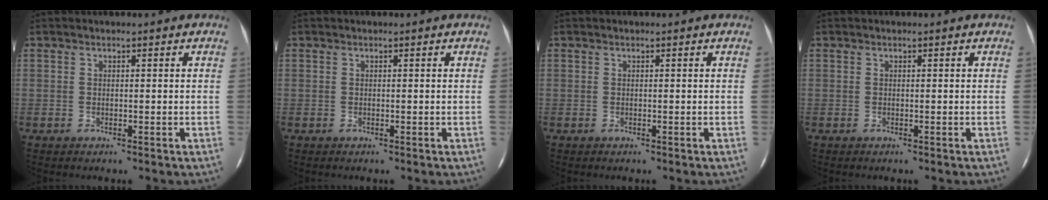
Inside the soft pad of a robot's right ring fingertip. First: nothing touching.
{"total": 0.0}
{"total": 0.0}
{"total": 0.0}